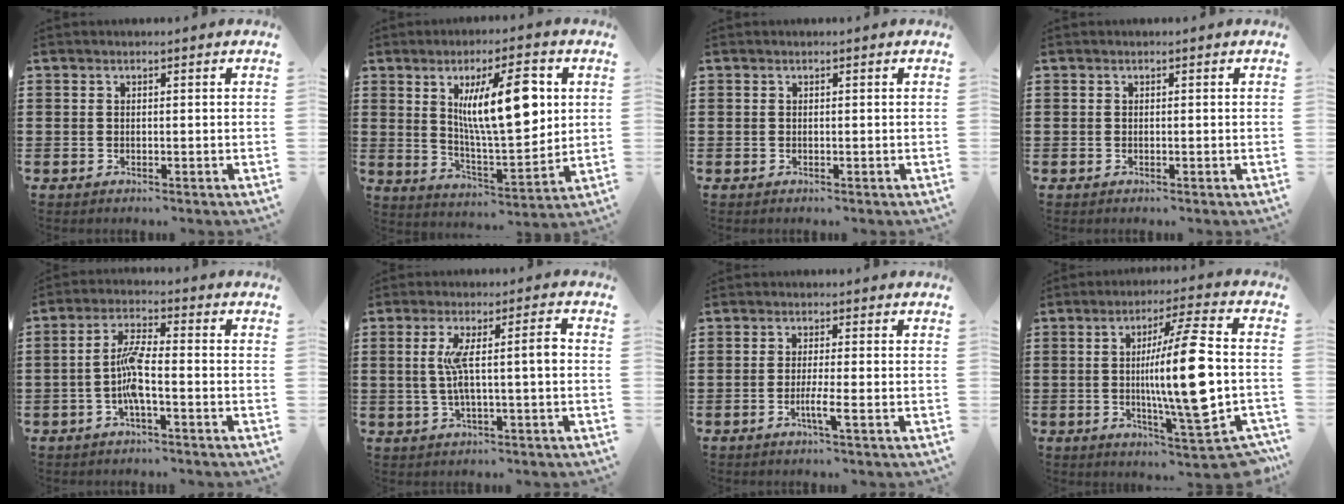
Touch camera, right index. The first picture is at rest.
{"total": 13.5, "force": [3.9, 4.3, 12.2], "torque": [-0.210, 0.004, 0.063]}
{"total": 0.0}
{"total": 0.0}
{"total": 5.9, "force": [-1.7, 1.1, 5.5], "torque": [-0.127, -0.006, -0.041]}
{"total": 6.9, "force": [0.3, 0.6, 6.9], "torque": [-0.126, 0.001, -0.002]}
{"total": 3.3, "force": [-1.4, 0.0, 3.0], "torque": [-0.053, -0.008, -0.026]}
{"total": 14.7, "force": [-1.4, 2.1, 14.5], "torque": [-0.235, -0.013, -0.031]}